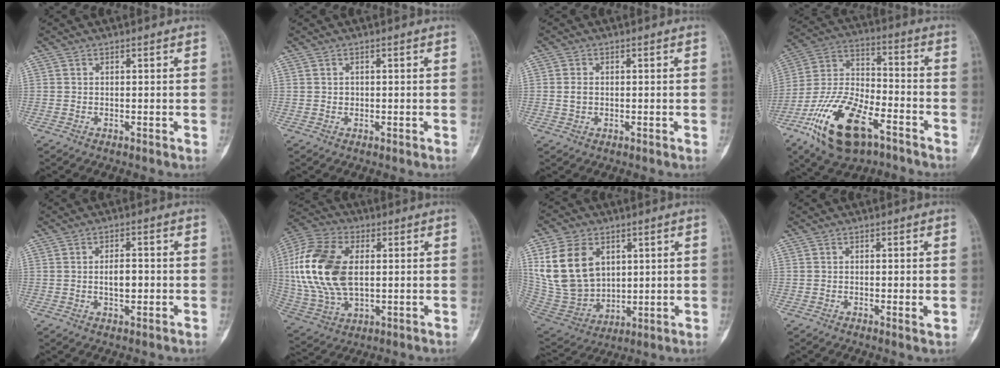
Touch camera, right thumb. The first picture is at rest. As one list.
[{"total": 0.7, "force": [0.0, 0.7, 0.2], "torque": [0.000, 0.002, 0.001]}, {"total": 2.0, "force": [0.0, 1.7, 1.2], "torque": [-0.020, 0.001, 0.001]}, {"total": 19.9, "force": [-10.6, 9.2, 14.1], "torque": [-0.266, 0.059, -0.191]}, {"total": 3.9, "force": [-0.2, 1.9, 3.4], "torque": [-0.046, 0.002, -0.004]}, {"total": 20.0, "force": [2.4, 12.0, 15.9], "torque": [-0.333, 0.000, 0.047]}, {"total": 17.9, "force": [5.8, 13.0, 10.9], "torque": [-0.192, -0.021, 0.135]}, {"total": 2.1, "force": [-0.1, 0.5, 2.0], "torque": [-0.031, -0.006, -0.004]}]